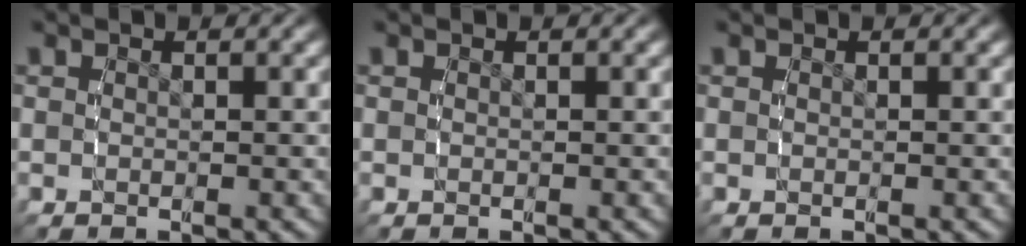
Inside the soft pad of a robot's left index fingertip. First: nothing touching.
{"total": 0.0}
{"total": 0.0}